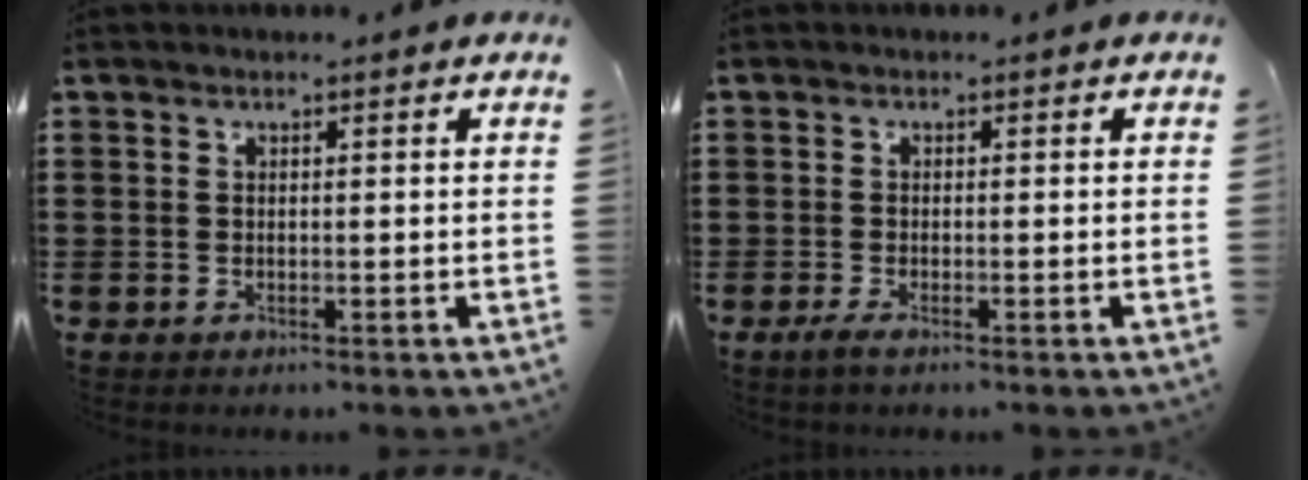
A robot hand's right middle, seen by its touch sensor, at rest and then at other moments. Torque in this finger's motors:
{"motor_torque": [0.38, -0.28, 0.01, 0.03]}